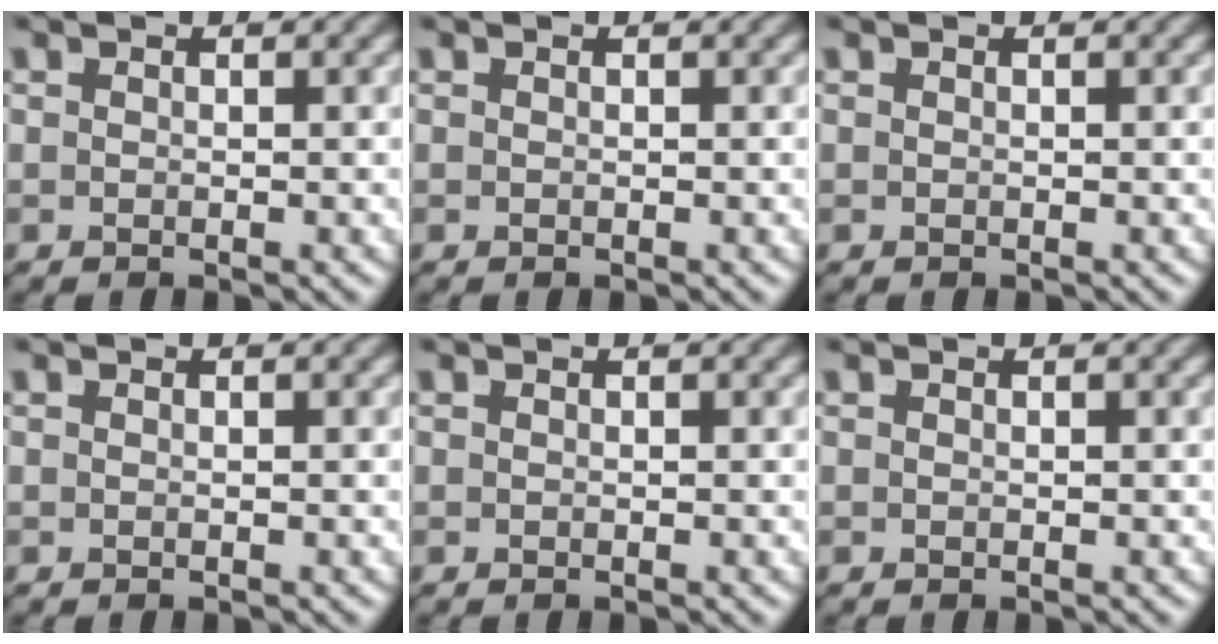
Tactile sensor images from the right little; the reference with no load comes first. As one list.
[{"total": 0.0}, {"total": 0.0}, {"total": 0.0}, {"total": 0.0}, {"total": 0.0}]